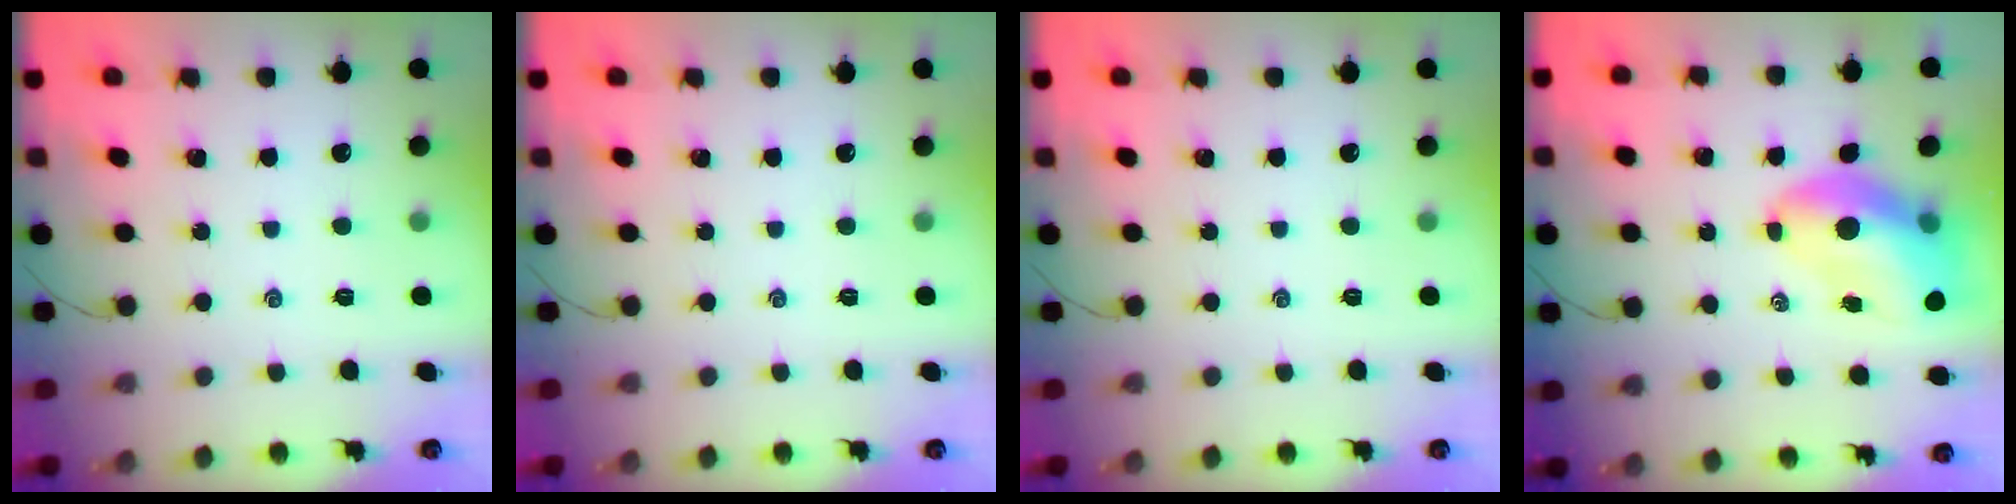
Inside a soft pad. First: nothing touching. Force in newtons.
{"total": 0.0}
{"total": 0.0}
{"total": 11.8, "press": 11.3, "slide": 3.4}